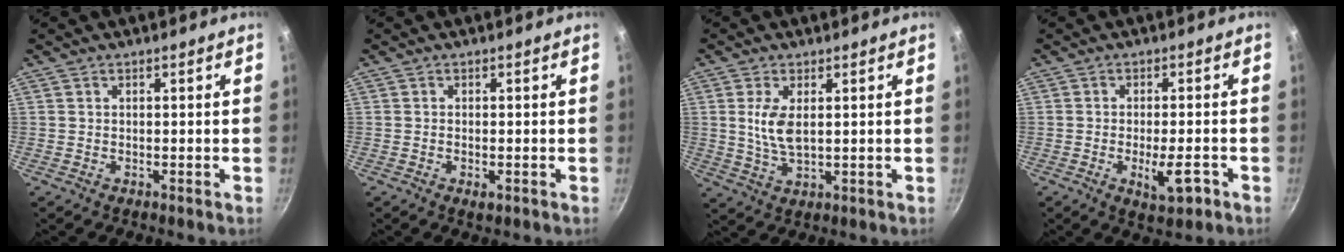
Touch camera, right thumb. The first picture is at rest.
{"total": 1.3, "force": [-0.4, 0.5, 1.1], "torque": [-0.022, -0.003, -0.007]}
{"total": 6.1, "force": [1.3, 2.9, 5.3], "torque": [-0.102, -0.011, 0.027]}
{"total": 6.2, "force": [-2.4, 2.2, 5.3], "torque": [-0.066, 0.008, -0.031]}